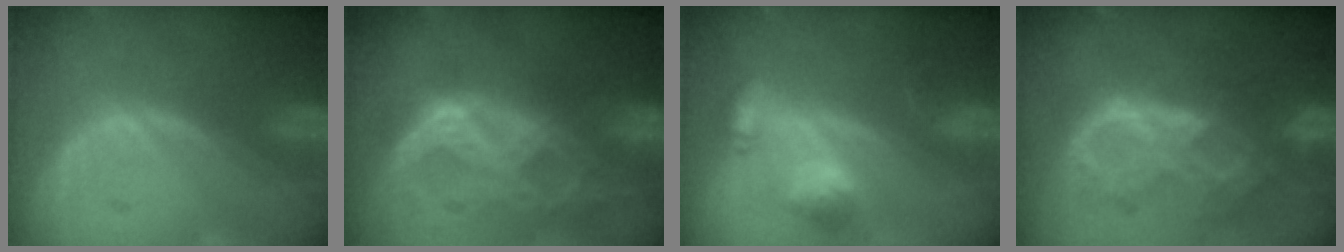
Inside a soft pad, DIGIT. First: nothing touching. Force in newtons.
{"total": 11.3, "press": 9.6, "slide": 6.0}
{"total": 5.8, "press": 5.4, "slide": 2.3}
{"total": 10.5, "press": 8.9, "slide": 5.5}